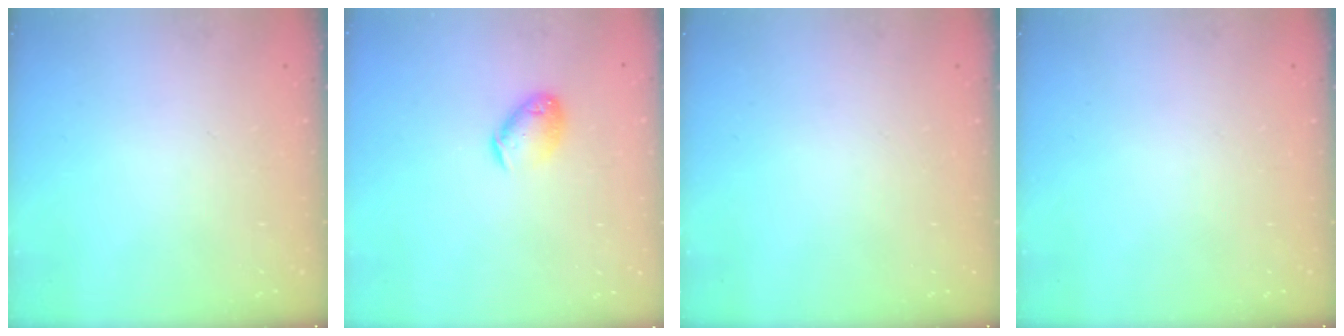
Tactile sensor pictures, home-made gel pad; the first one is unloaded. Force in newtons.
{"total": 9.2, "press": 9.1, "slide": 1.4}
{"total": 0.0}
{"total": 0.0}